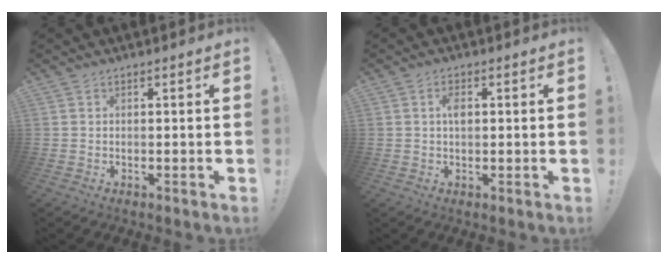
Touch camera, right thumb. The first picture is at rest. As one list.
[{"total": 2.9, "force": [0.5, 1.7, 2.3], "torque": [-0.039, 0.003, 0.005]}]